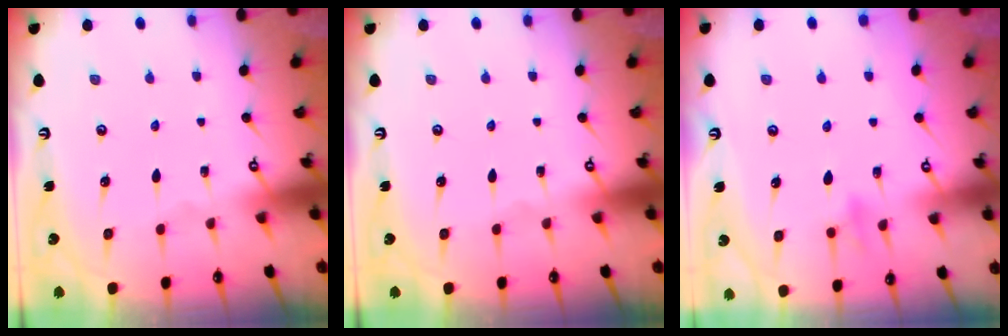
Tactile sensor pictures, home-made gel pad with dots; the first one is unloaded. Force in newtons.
{"total": 0.0}
{"total": 9.0, "press": 8.9, "slide": 1.4}